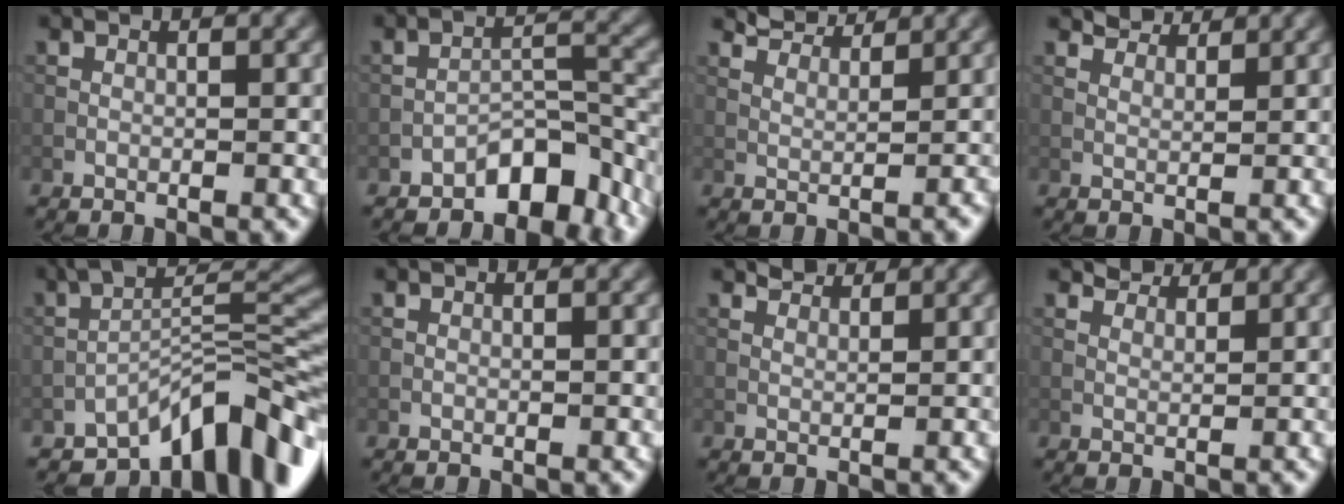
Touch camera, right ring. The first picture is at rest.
{"total": 5.2, "force": [-3.8, 2.2, 2.9], "torque": [-0.028, 0.011, -0.062]}
{"total": 3.5, "force": [3.2, 0.5, 1.4], "torque": [-0.031, -0.005, 0.054]}
{"total": 2.6, "force": [2.4, 0.6, 0.7], "torque": [-0.020, -0.007, 0.046]}
{"total": 10.4, "force": [-6.6, 3.8, 7.1], "torque": [-0.085, 0.016, -0.127]}
{"total": 0.0}
{"total": 1.8, "force": [1.7, 0.4, 0.5], "torque": [-0.017, -0.005, 0.030]}
{"total": 2.7, "force": [2.5, 0.7, 0.7], "torque": [-0.021, -0.007, 0.048]}